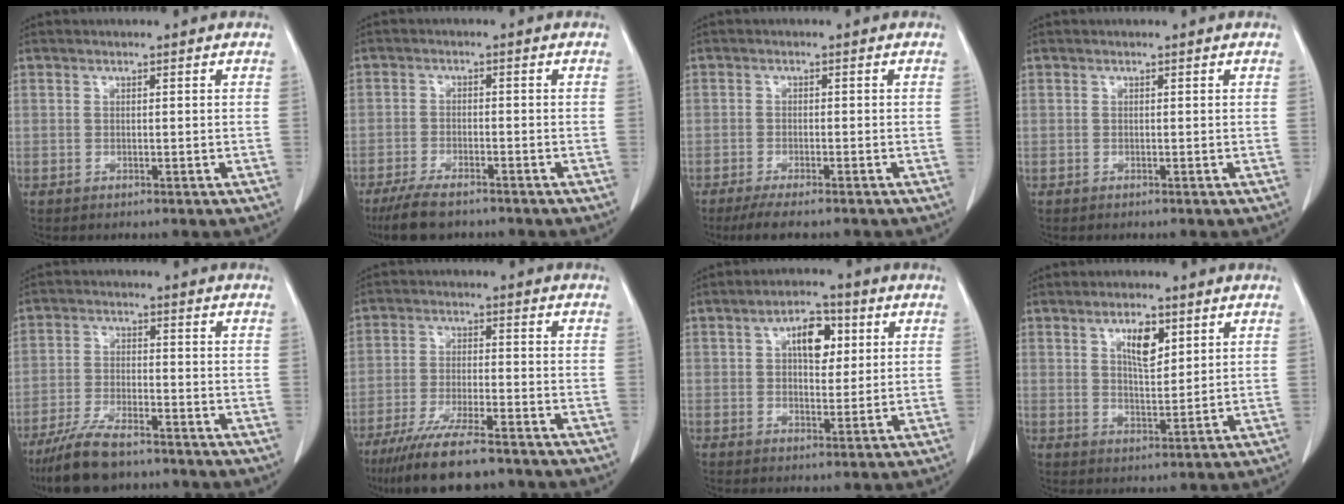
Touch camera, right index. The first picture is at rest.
{"total": 7.0, "force": [-5.6, 1.8, 3.7], "torque": [-0.068, -0.015, -0.097]}
{"total": 5.7, "force": [-4.6, 0.7, 3.3], "torque": [-0.049, -0.012, -0.073]}
{"total": 0.0}
{"total": 9.6, "force": [-7.6, 2.4, 5.3], "torque": [-0.103, -0.023, -0.136]}
{"total": 12.1, "force": [-9.6, 1.8, 7.1], "torque": [-0.121, -0.029, -0.159]}
{"total": 6.6, "force": [2.1, 3.3, 5.3], "torque": [-0.085, 0.015, 0.035]}
{"total": 5.5, "force": [2.6, 1.9, 4.5], "torque": [-0.080, -0.002, 0.048]}